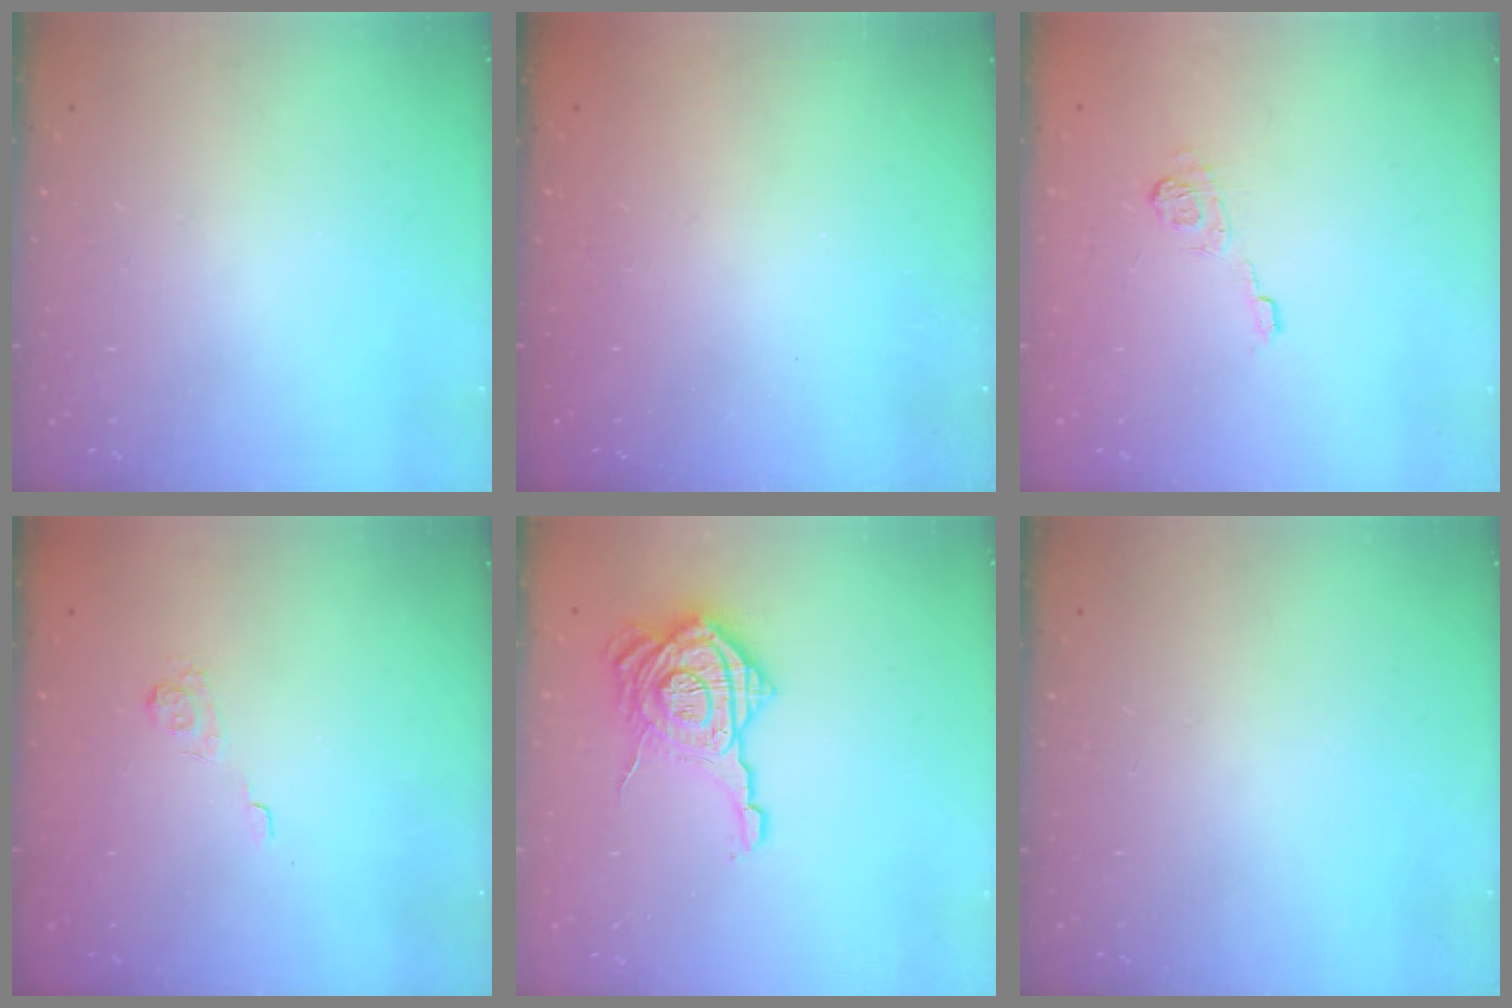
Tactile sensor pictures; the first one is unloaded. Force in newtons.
{"total": 2.5, "press": 2.4, "slide": 0.8}
{"total": 9.1, "press": 9.0, "slide": 1.4}
{"total": 2.2, "press": 1.7, "slide": 1.4}
{"total": 17.6, "press": 17.5, "slide": 1.1}
{"total": 0.0}